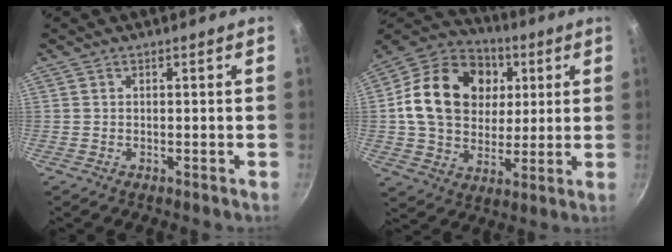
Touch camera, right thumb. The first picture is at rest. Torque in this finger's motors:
{"motor_torque": [0.43, 1.77, 0.84, -0.54, 0.14]}